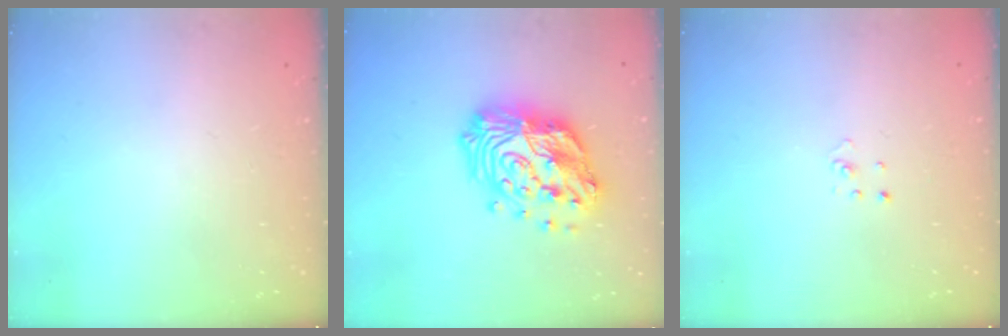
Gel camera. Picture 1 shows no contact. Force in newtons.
{"total": 20.7, "press": 20.7, "slide": 1.9}
{"total": 1.5, "press": 1.5, "slide": 0.1}